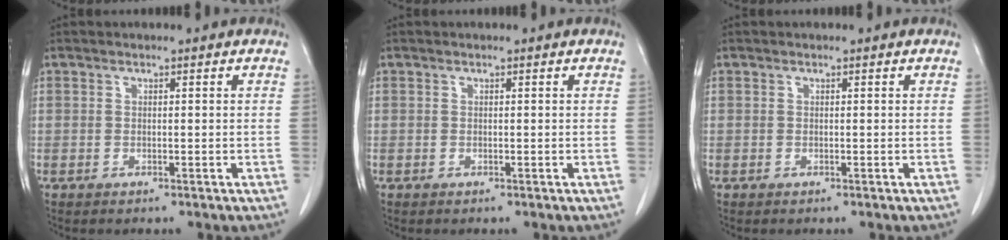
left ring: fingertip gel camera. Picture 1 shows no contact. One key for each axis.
{"total": 0.0}
{"total": 0.0}